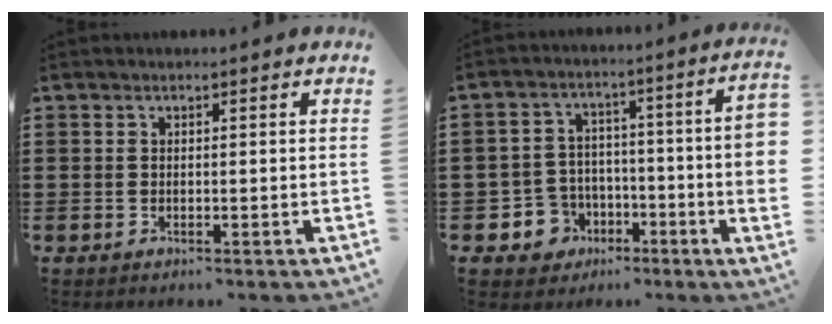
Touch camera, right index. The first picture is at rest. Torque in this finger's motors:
{"motor_torque": [0.81, -0.62, 0.59, 0.08]}